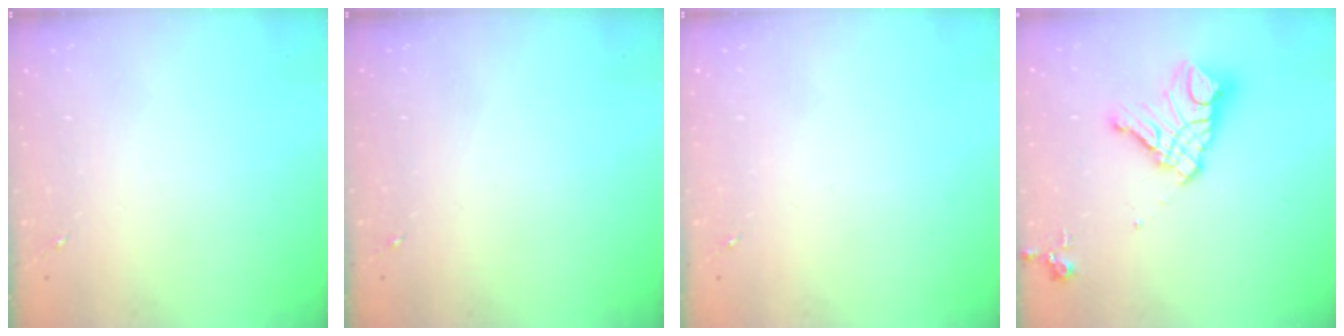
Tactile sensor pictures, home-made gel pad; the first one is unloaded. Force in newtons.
{"total": 0.0}
{"total": 0.0}
{"total": 15.8, "press": 15.7, "slide": 1.7}